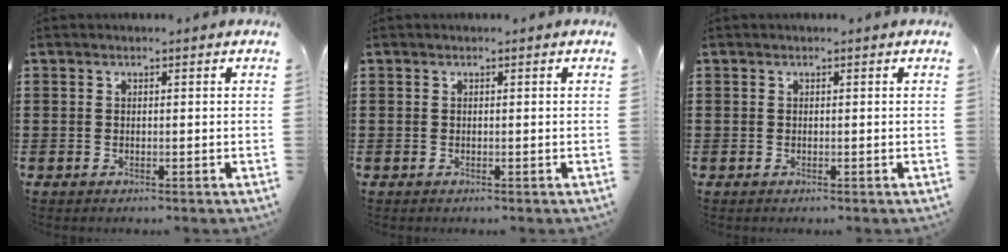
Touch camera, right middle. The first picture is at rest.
{"total": 0.0}
{"total": 0.0}